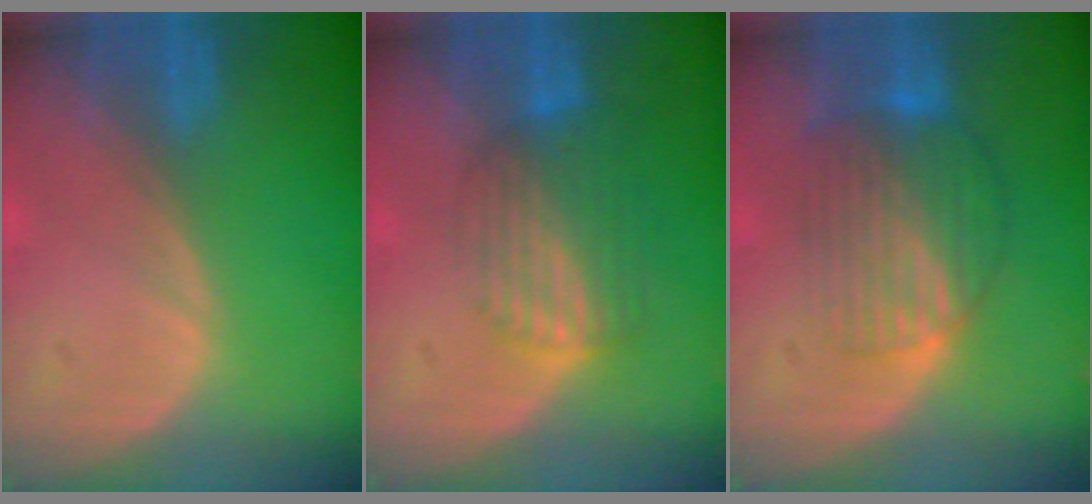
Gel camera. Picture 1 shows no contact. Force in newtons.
{"total": 7.0, "press": 5.9, "slide": 3.8}
{"total": 8.3, "press": 7.3, "slide": 4.0}